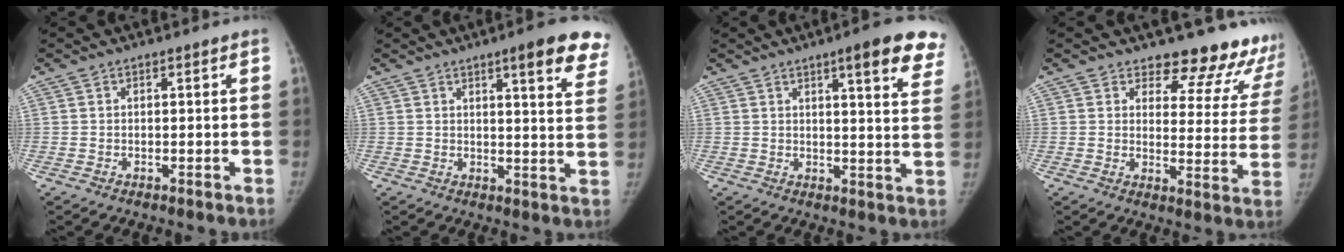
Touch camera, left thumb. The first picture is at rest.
{"total": 12.7, "force": [8.4, 2.4, 9.2], "torque": [-0.086, -0.037, 0.089]}
{"total": 13.8, "force": [8.8, 2.6, 10.2], "torque": [-0.099, -0.038, 0.096]}
{"total": 16.0, "force": [14.6, 5.6, 3.6], "torque": [0.018, -0.133, 0.156]}